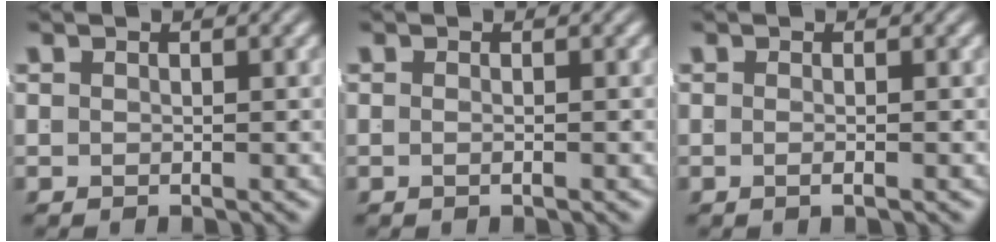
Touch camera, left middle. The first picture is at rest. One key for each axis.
{"total": 0.9, "fx": -0.5, "fy": -0.5, "fz": 0.5, "tx": -0.010, "ty": -0.003, "tz": -0.009}
{"total": 1.1, "fx": -0.6, "fy": -0.6, "fz": 0.7, "tx": -0.015, "ty": -0.003, "tz": -0.009}